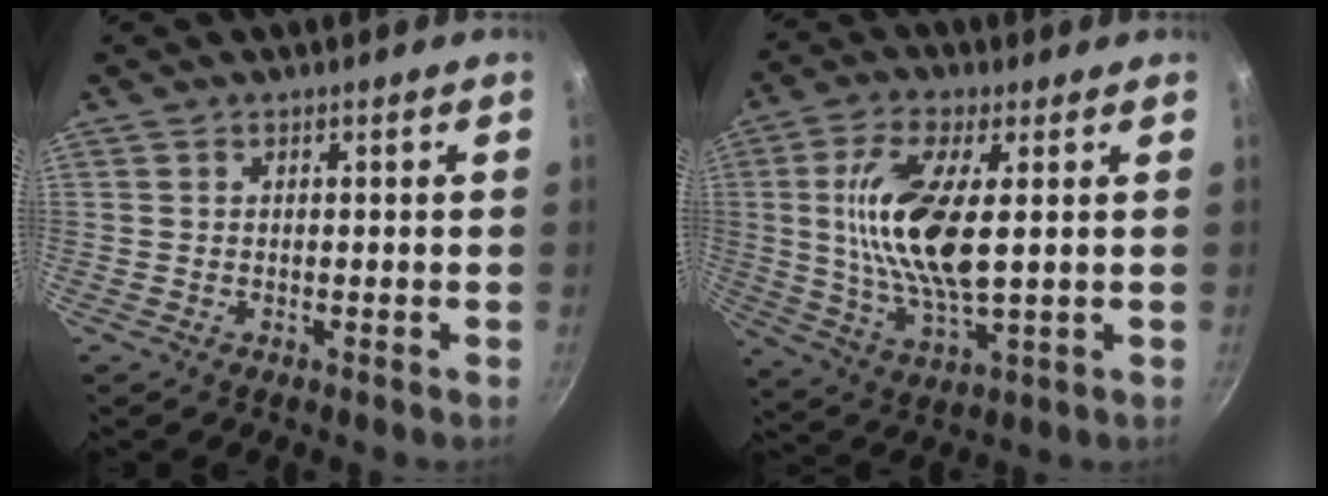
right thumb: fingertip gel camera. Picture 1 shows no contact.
{"total": 15.4, "force": [2.1, 5.7, 14.2], "torque": [-0.279, -0.008, 0.040]}